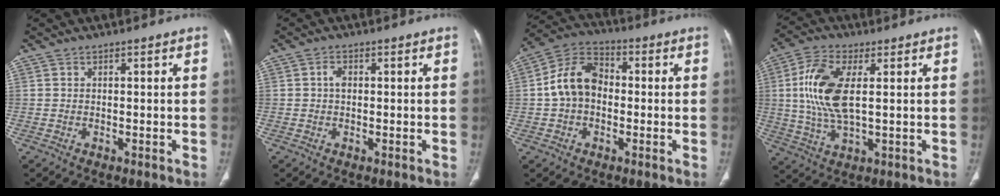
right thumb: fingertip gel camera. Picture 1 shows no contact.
{"total": 1.7, "force": [0.2, 1.2, 1.2], "torque": [-0.016, 0.005, 0.001]}
{"total": 10.5, "force": [-0.3, 7.7, 7.1], "torque": [-0.118, 0.032, -0.020]}
{"total": 12.4, "force": [2.0, 5.4, 10.9], "torque": [-0.239, -0.002, 0.041]}